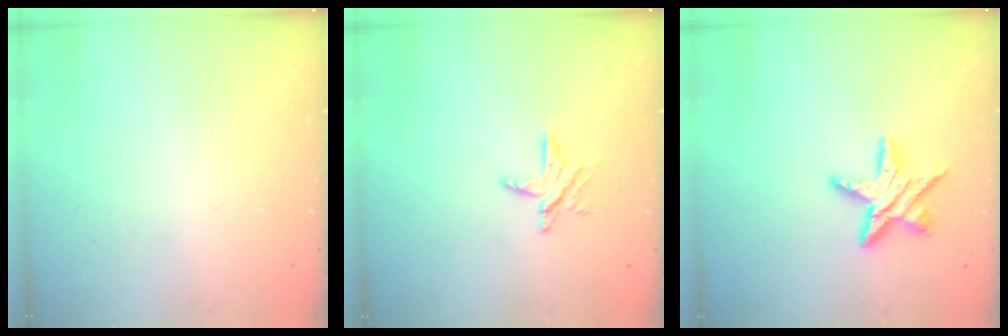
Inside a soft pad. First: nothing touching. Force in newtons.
{"total": 6.6, "press": 6.6, "slide": 0.3}
{"total": 12.9, "press": 12.9, "slide": 0.7}